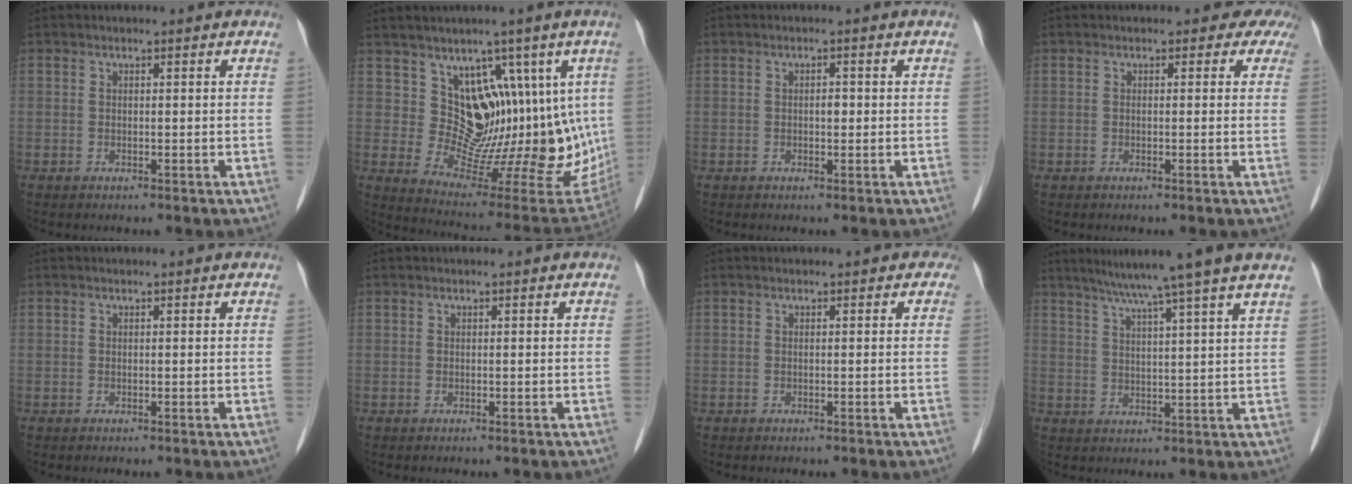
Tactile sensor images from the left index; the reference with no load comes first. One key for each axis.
{"total": 13.9, "fx": 5.1, "fy": 8.0, "fz": 10.1, "tx": -0.130, "ty": 0.005, "tz": 0.106}
{"total": 1.1, "fx": 0.0, "fy": 0.7, "fz": 0.9, "tx": -0.016, "ty": 0.002, "tz": 0.000}
{"total": 2.6, "fx": 1.7, "fy": 1.8, "fz": 0.5, "tx": 0.015, "ty": -0.004, "tz": -0.008}
{"total": 0.0}
{"total": 0.0}
{"total": 0.7, "fx": 0.0, "fy": 0.7, "fz": 0.1, "tx": 0.012, "ty": 0.007, "tz": -0.010}
{"total": 11.0, "fx": 8.8, "fy": -2.3, "fz": 6.2, "tx": -0.097, "ty": 0.005, "tz": 0.118}